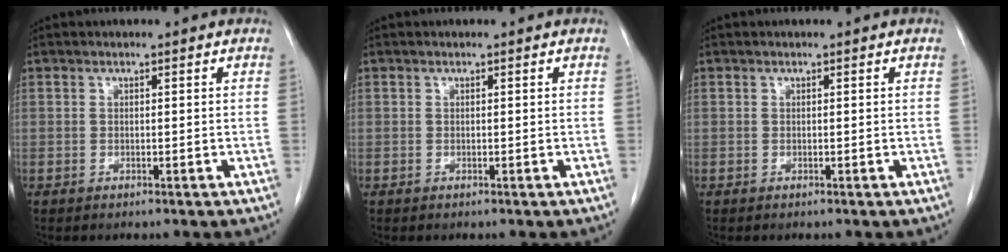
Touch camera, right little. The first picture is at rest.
{"total": 0.0}
{"total": 0.0}